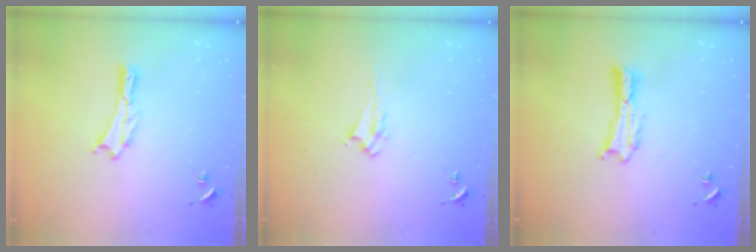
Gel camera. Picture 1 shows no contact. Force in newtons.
{"total": 2.2, "press": 2.2, "slide": 0.4}
{"total": 0.6, "press": 0.6, "slide": 0.2}